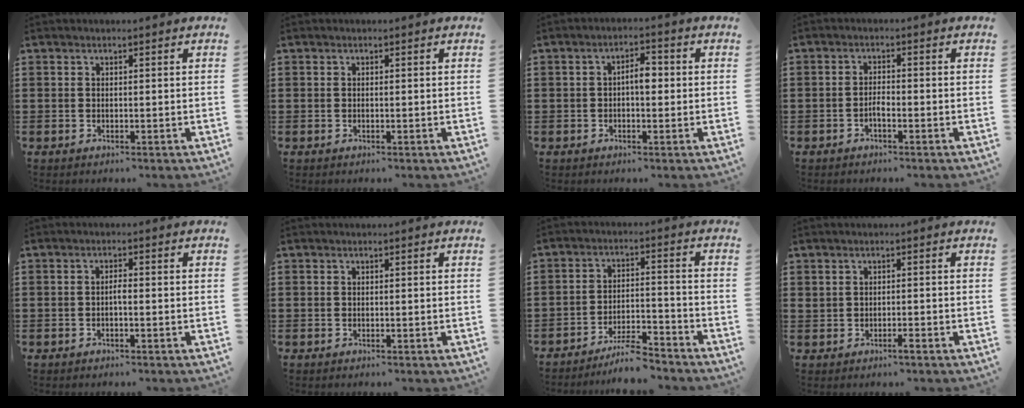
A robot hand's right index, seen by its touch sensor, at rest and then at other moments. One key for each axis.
{"total": 0.0}
{"total": 3.3, "fx": -0.1, "fy": 1.4, "fz": 3.0, "tx": -0.048, "ty": 0.004, "tz": -0.006}
{"total": 1.7, "fx": -1.0, "fy": 0.4, "fz": 1.4, "tx": -0.026, "ty": 0.001, "tz": -0.018}
{"total": 1.2, "fx": -0.4, "fy": 0.2, "fz": 1.1, "tx": -0.023, "ty": 0.000, "tz": -0.006}
{"total": 0.0}
{"total": 6.2, "fx": -5.6, "fy": 0.4, "fz": 2.4, "tx": -0.049, "ty": 0.000, "tz": -0.109}
{"total": 1.2, "fx": -0.4, "fy": 0.4, "fz": 1.0, "tx": -0.020, "ty": -0.001, "tz": -0.007}